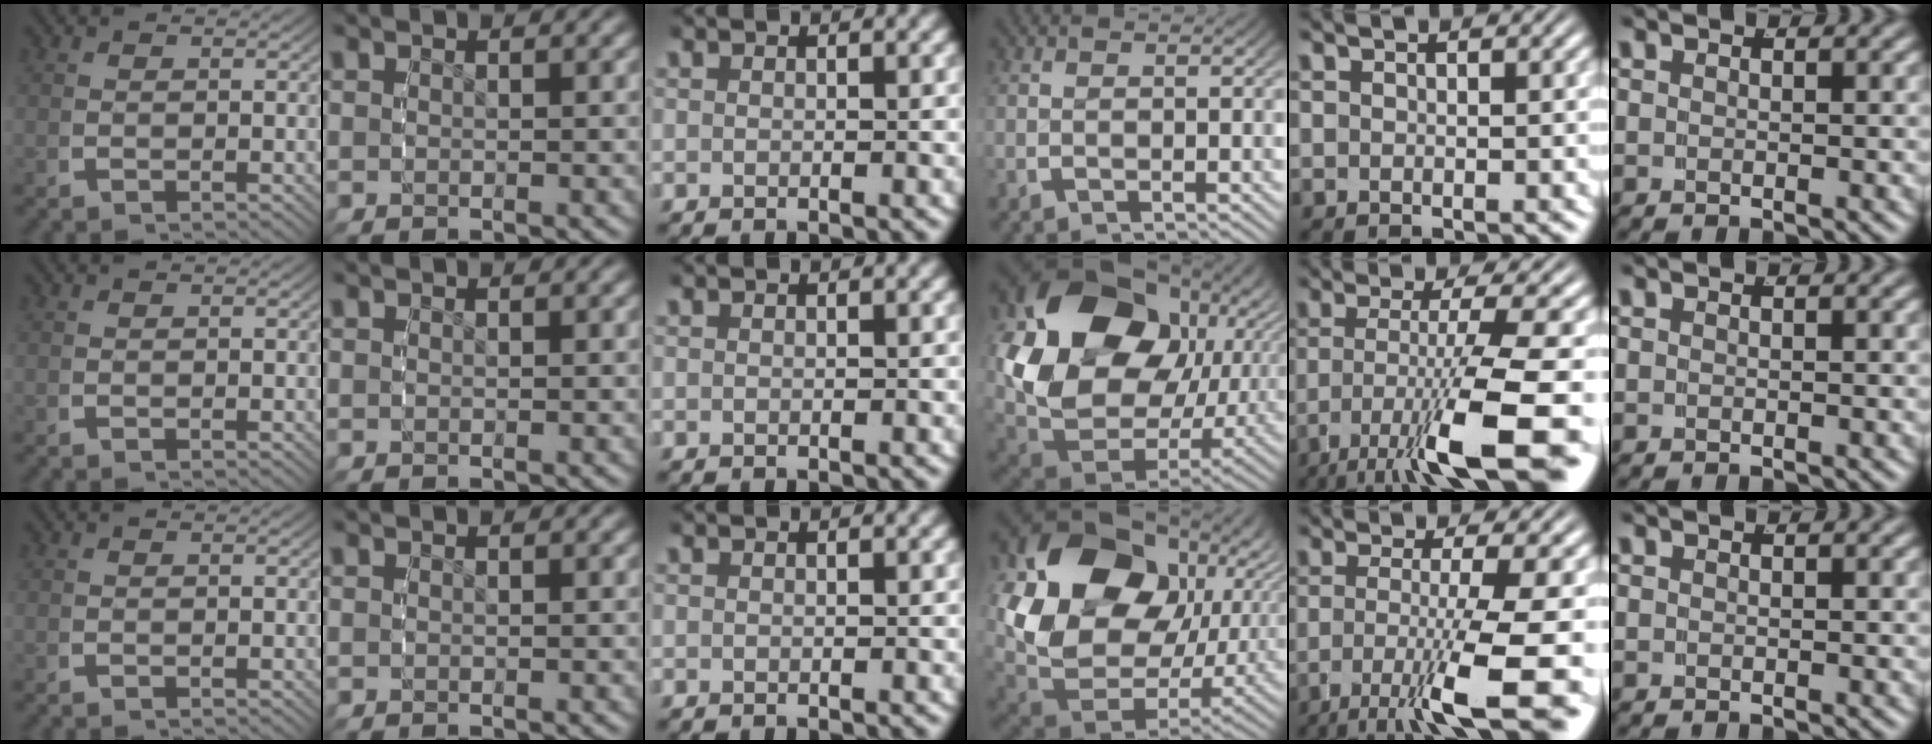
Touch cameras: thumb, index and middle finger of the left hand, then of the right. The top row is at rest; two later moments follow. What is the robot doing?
{"motion": "grasp_and_lifting", "object": "ethernet cable"}